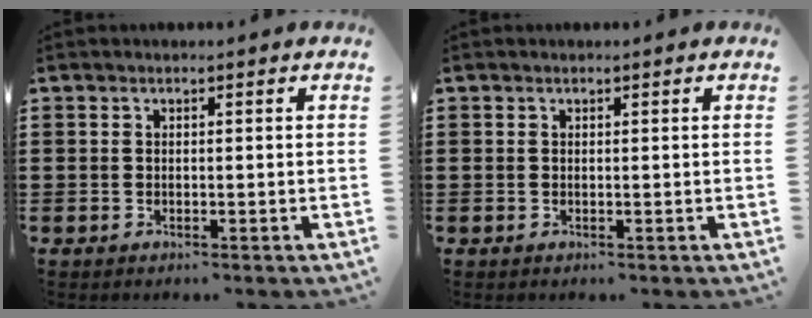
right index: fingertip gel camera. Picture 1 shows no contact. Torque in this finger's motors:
{"motor_torque": [0.25, 0.36, 0.00, 0.00]}